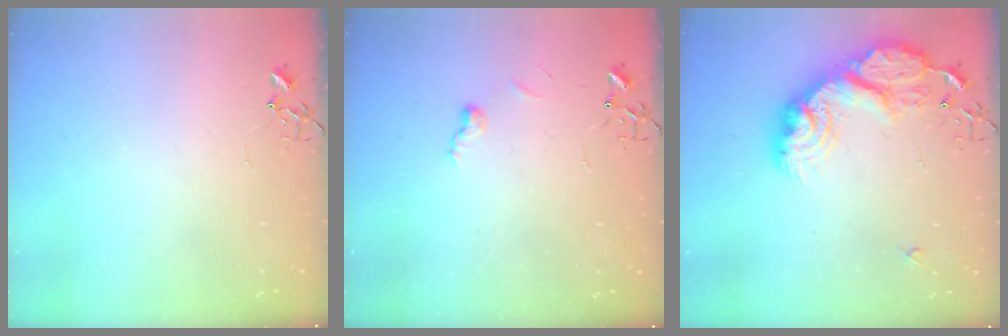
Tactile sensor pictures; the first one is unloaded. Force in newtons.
{"total": 5.5, "press": 5.5, "slide": 0.6}
{"total": 22.6, "press": 22.5, "slide": 1.9}